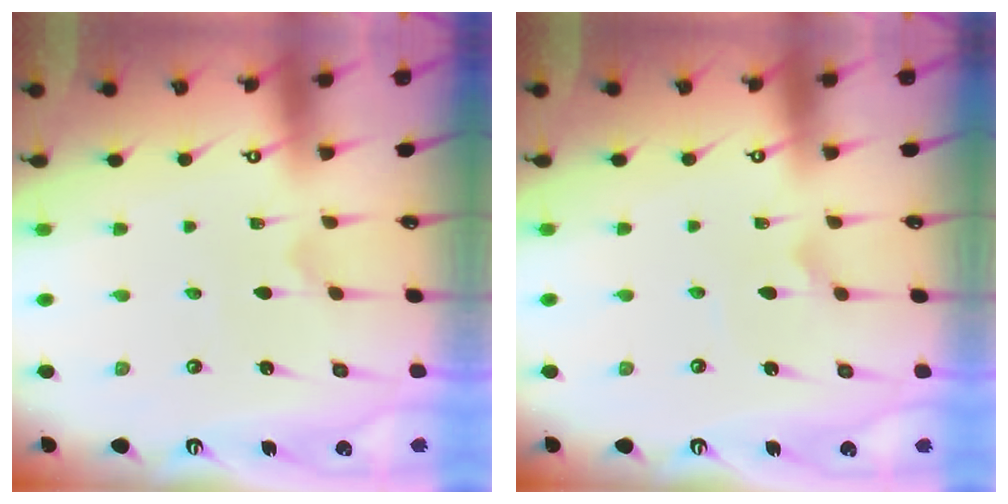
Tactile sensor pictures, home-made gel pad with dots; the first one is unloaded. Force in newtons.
{"total": 1.5, "press": 1.5, "slide": 0.0}